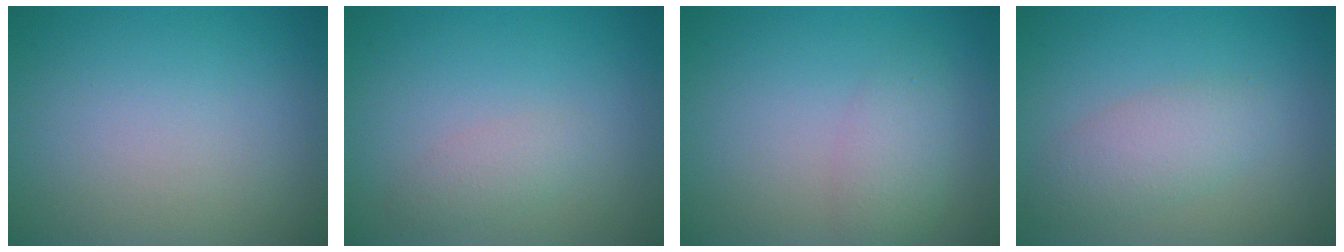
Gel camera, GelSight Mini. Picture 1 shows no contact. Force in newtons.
{"total": 1.5, "press": 1.5, "slide": 0.1}
{"total": 2.4, "press": 2.4, "slide": 0.1}
{"total": 3.0, "press": 3.0, "slide": 0.2}